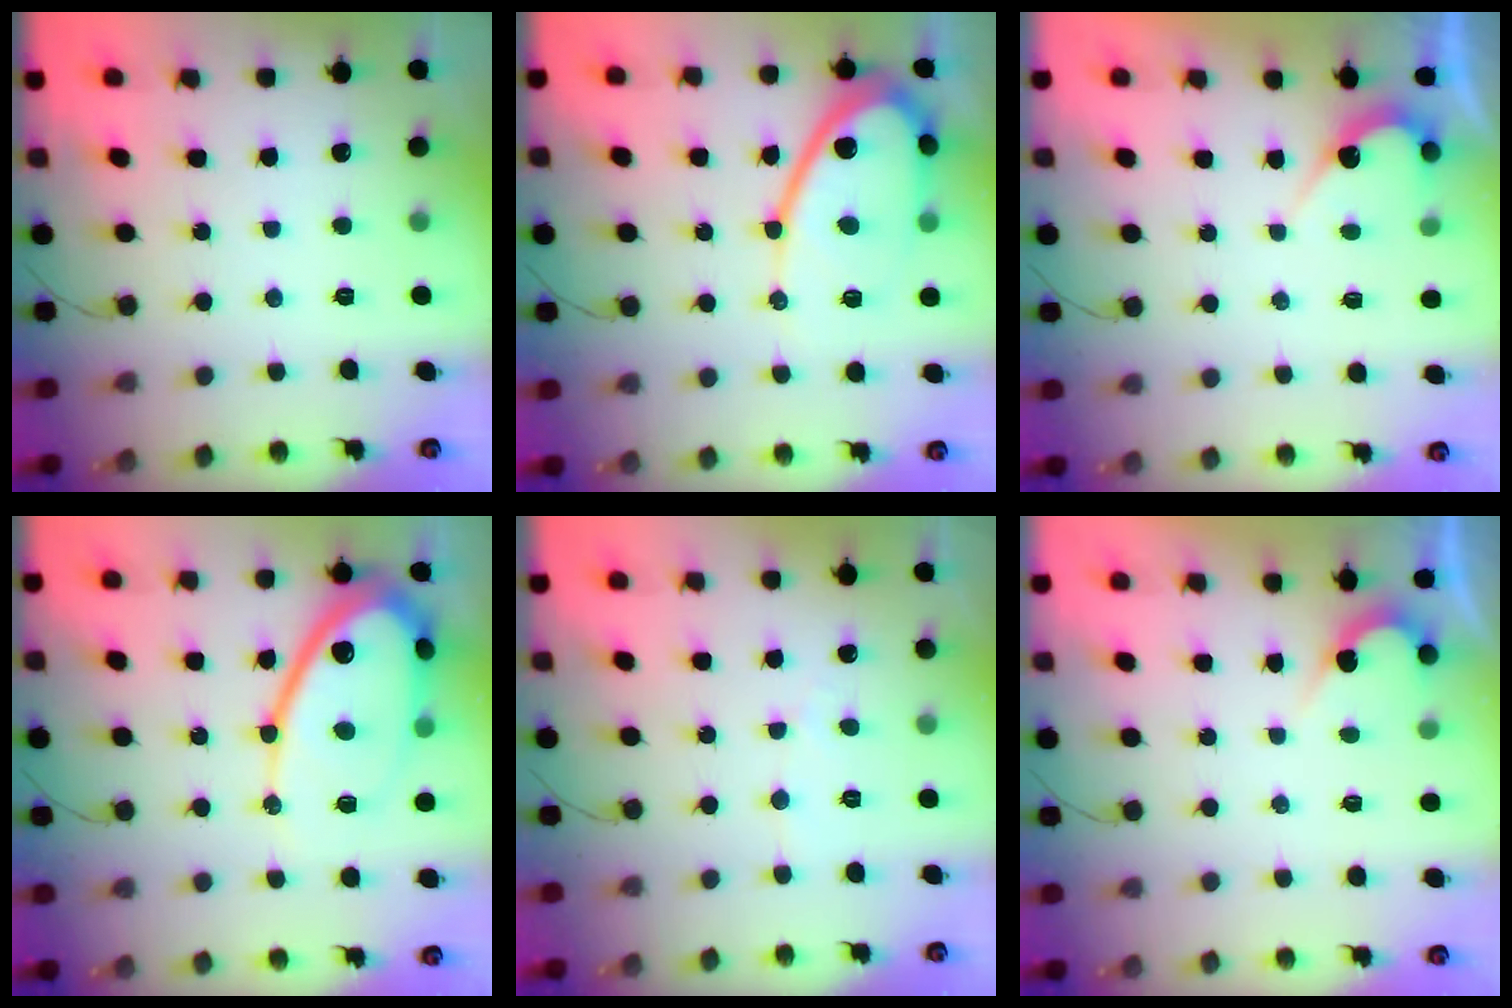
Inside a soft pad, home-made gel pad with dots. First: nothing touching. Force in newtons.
{"total": 15.0, "press": 14.9, "slide": 1.3}
{"total": 5.0, "press": 5.0, "slide": 0.3}
{"total": 18.3, "press": 18.2, "slide": 1.5}
{"total": 2.4, "press": 2.4, "slide": 0.2}
{"total": 2.7, "press": 2.7, "slide": 0.2}